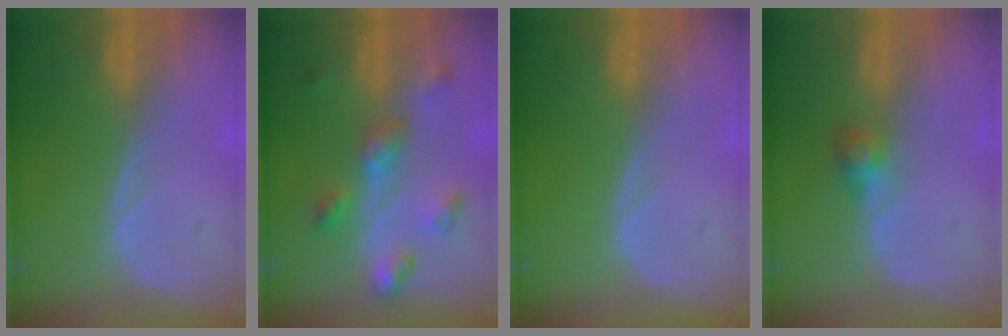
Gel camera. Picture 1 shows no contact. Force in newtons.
{"total": 6.5, "press": 5.8, "slide": 2.9}
{"total": 0.0}
{"total": 2.5, "press": 2.4, "slide": 0.7}